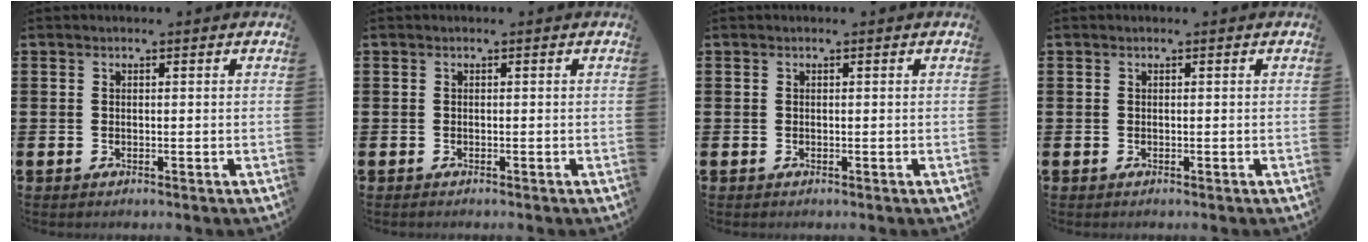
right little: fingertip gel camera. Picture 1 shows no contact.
{"total": 0.0}
{"total": 0.0}
{"total": 0.0}